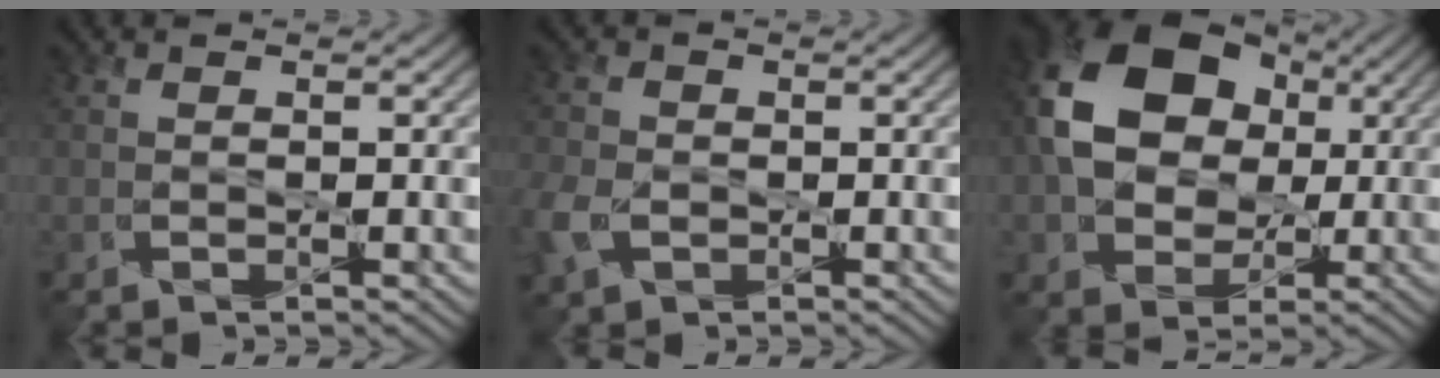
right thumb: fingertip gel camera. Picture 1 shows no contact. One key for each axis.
{"total": 4.2, "fx": -1.5, "fy": 3.2, "fz": 2.3, "tx": -0.069, "ty": -0.004, "tz": -0.037}
{"total": 14.4, "fx": 2.9, "fy": 10.7, "fz": 9.2, "tx": -0.180, "ty": 0.008, "tz": 0.054}